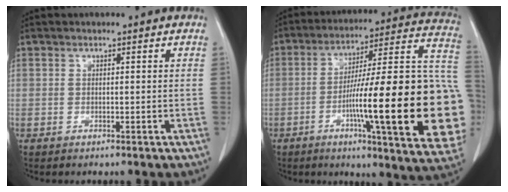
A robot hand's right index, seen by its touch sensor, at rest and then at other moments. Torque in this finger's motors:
{"motor_torque": [1.30, -0.16, 0.74, 0.21]}